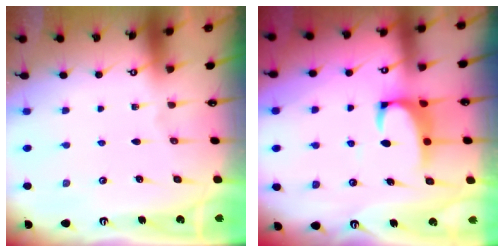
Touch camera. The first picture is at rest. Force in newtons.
{"total": 2.1, "press": 1.8, "slide": 0.9}